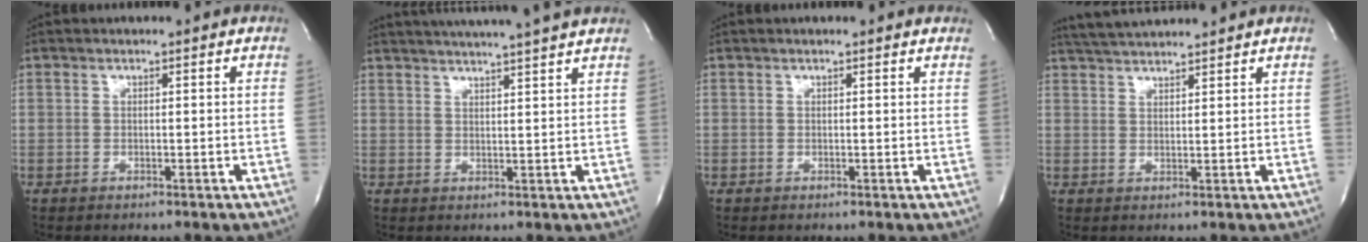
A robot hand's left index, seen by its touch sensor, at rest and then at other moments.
{"total": 12.7, "force": [11.4, -0.9, 5.7], "torque": [-0.097, 0.005, 0.148]}
{"total": 1.7, "force": [1.5, 0.1, 0.7], "torque": [-0.014, 0.009, 0.012]}
{"total": 6.1, "force": [5.8, -0.3, 1.8], "torque": [-0.040, 0.027, 0.102]}